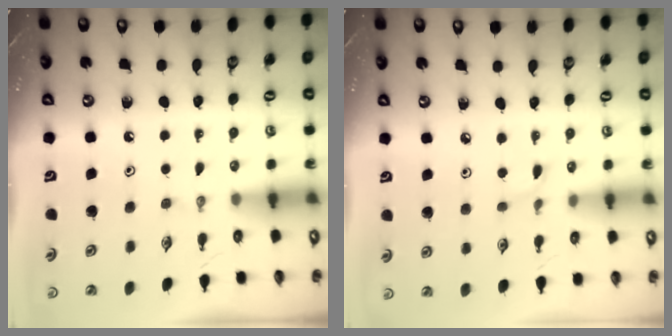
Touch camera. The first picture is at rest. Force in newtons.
{"total": 1.9, "press": 1.9, "slide": 0.2}